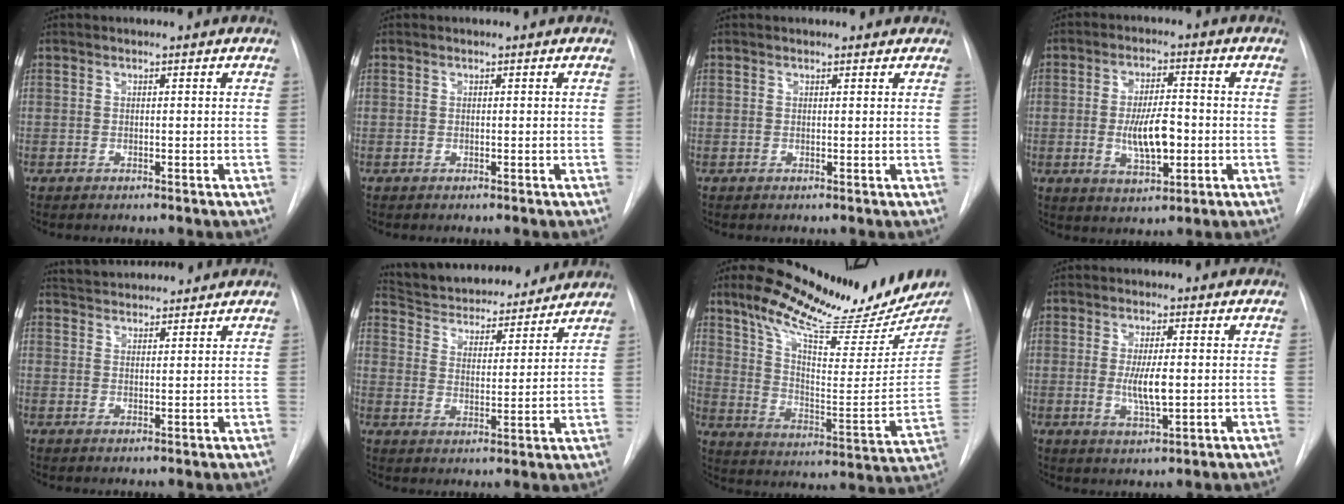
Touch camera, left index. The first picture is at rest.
{"total": 0.0}
{"total": 1.8, "force": [1.6, 0.9, 0.2], "torque": [0.004, 0.001, 0.007]}
{"total": 8.1, "force": [-1.4, 2.9, 7.4], "torque": [-0.135, -0.004, -0.021]}
{"total": 8.3, "force": [7.9, 1.7, 1.9], "torque": [-0.030, 0.027, 0.116]}
{"total": 18.8, "force": [17.4, 4.7, 5.4], "torque": [-0.087, 0.007, 0.252]}
{"total": 23.4, "force": [19.5, 4.2, 12.2], "torque": [-0.197, -0.045, 0.277]}
{"total": 5.2, "force": [-0.2, 1.2, 5.1], "torque": [-0.097, -0.012, -0.002]}